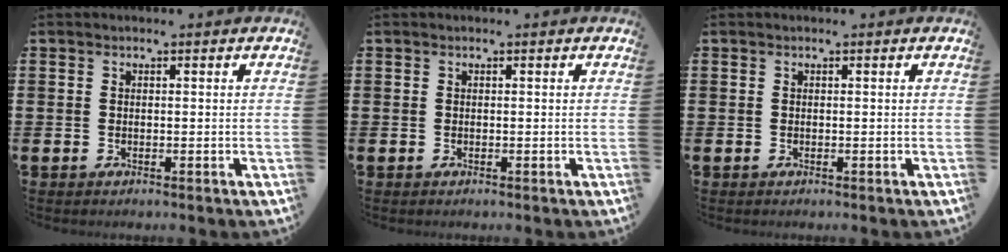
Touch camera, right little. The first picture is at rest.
{"total": 0.0}
{"total": 0.0}